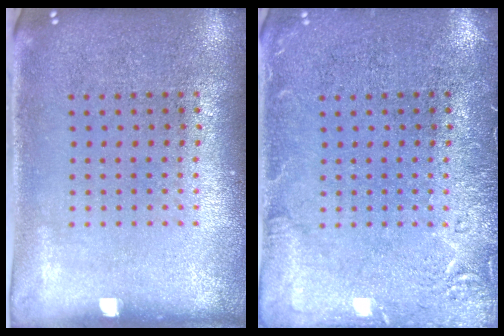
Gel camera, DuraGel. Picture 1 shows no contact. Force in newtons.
{"total": 2.4, "press": 2.4, "slide": 0.4}